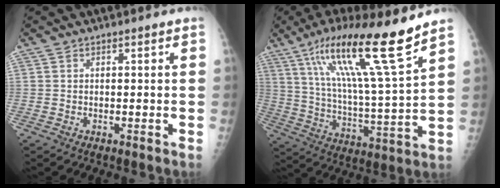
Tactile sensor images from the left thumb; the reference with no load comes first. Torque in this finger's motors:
{"motor_torque": [0.49, 0.46, 1.63, -1.14, 0.57]}